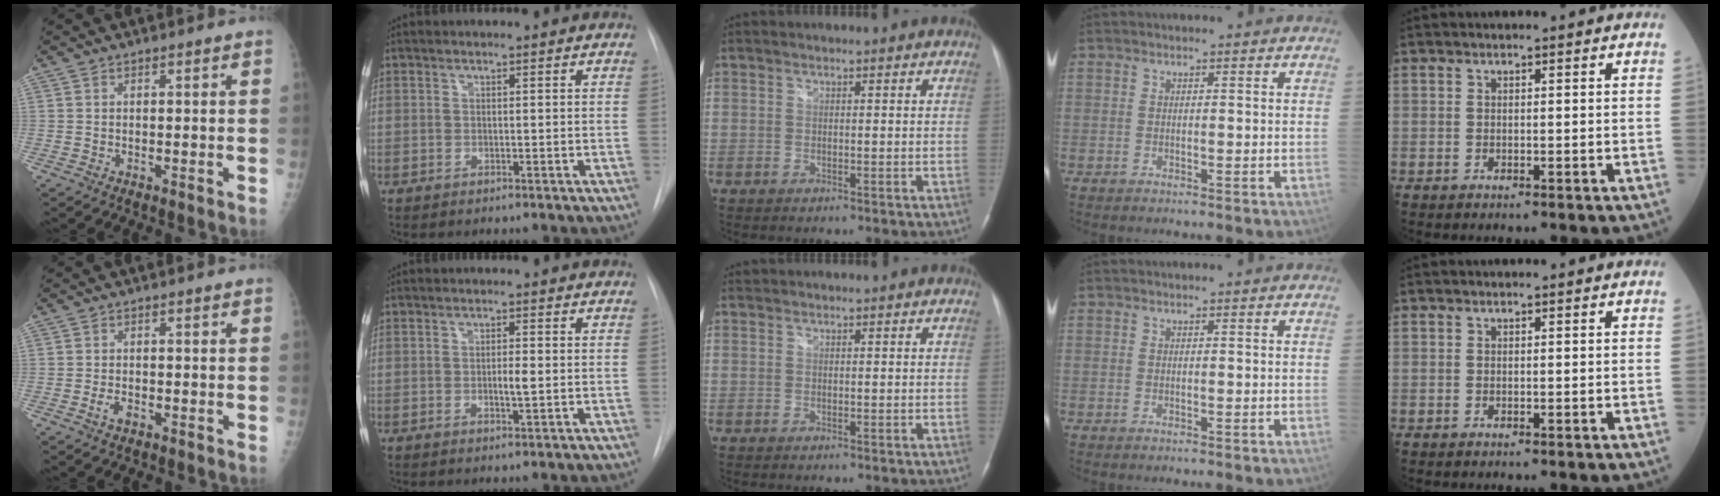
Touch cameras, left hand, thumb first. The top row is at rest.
{"thumb": {"total": 2.0, "force": [-1.0, 1.1, 1.3], "torque": [-0.027, 0.005, -0.018]}, "index": {"total": 2.1, "force": [-0.7, 0.3, 1.9], "torque": [-0.035, -0.007, -0.012]}}